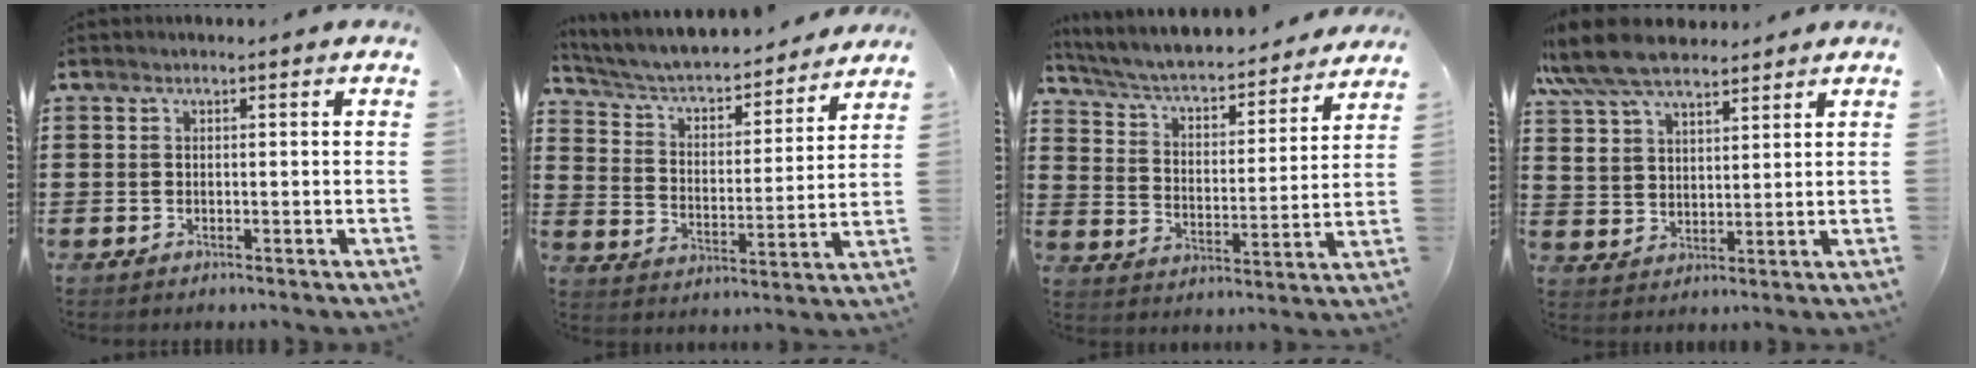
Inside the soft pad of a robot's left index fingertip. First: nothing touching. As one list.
[{"total": 4.7, "force": [4.3, 1.1, 1.6], "torque": [-0.053, -0.035, 0.065]}, {"total": 4.5, "force": [4.2, 0.7, 1.6], "torque": [-0.054, -0.037, 0.063]}, {"total": 8.7, "force": [7.5, 2.9, 3.3], "torque": [-0.093, -0.011, 0.141]}]